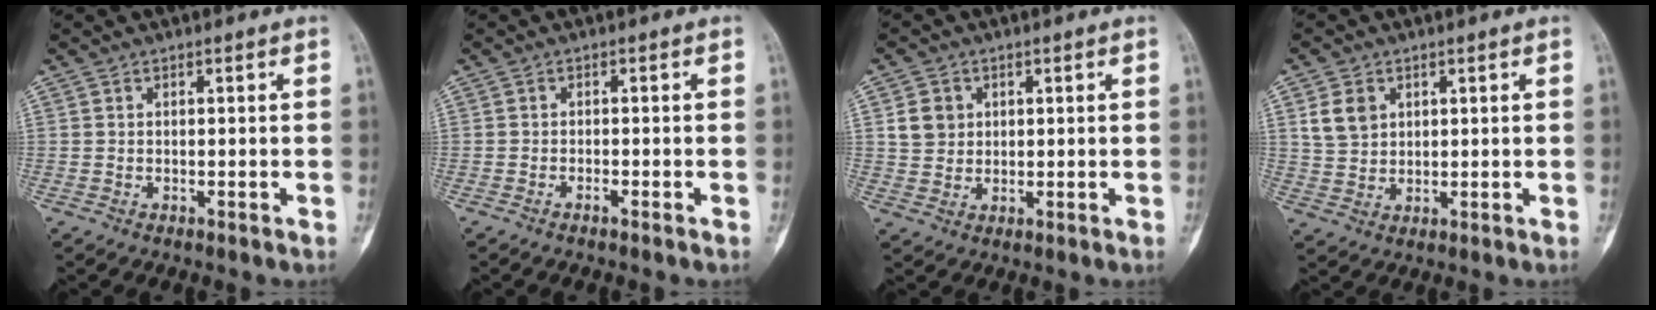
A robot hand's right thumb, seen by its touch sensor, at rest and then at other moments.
{"total": 1.0, "force": [-0.8, 0.1, 0.6], "torque": [-0.011, 0.005, -0.016]}
{"total": 4.8, "force": [1.3, 4.2, 1.9], "torque": [-0.013, -0.003, 0.025]}
{"total": 5.5, "force": [2.1, 4.2, 2.8], "torque": [-0.039, -0.006, 0.045]}